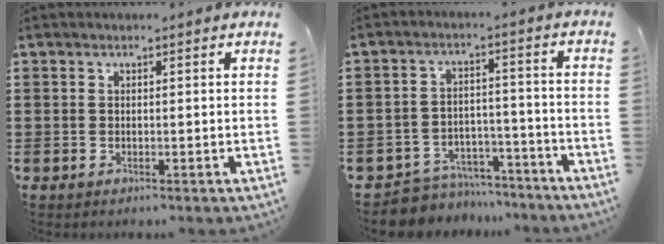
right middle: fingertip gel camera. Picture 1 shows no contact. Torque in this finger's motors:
{"motor_torque": [2.14, 0.00, 0.05, 0.00]}